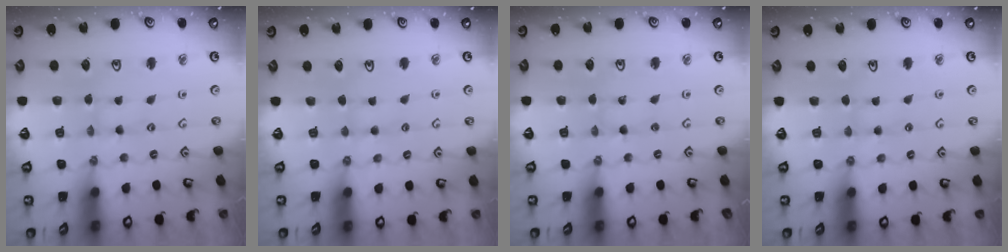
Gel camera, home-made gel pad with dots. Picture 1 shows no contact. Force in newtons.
{"total": 2.8, "press": 2.7, "slide": 0.5}
{"total": 1.2, "press": 1.2, "slide": 0.2}
{"total": 1.6, "press": 1.5, "slide": 0.4}